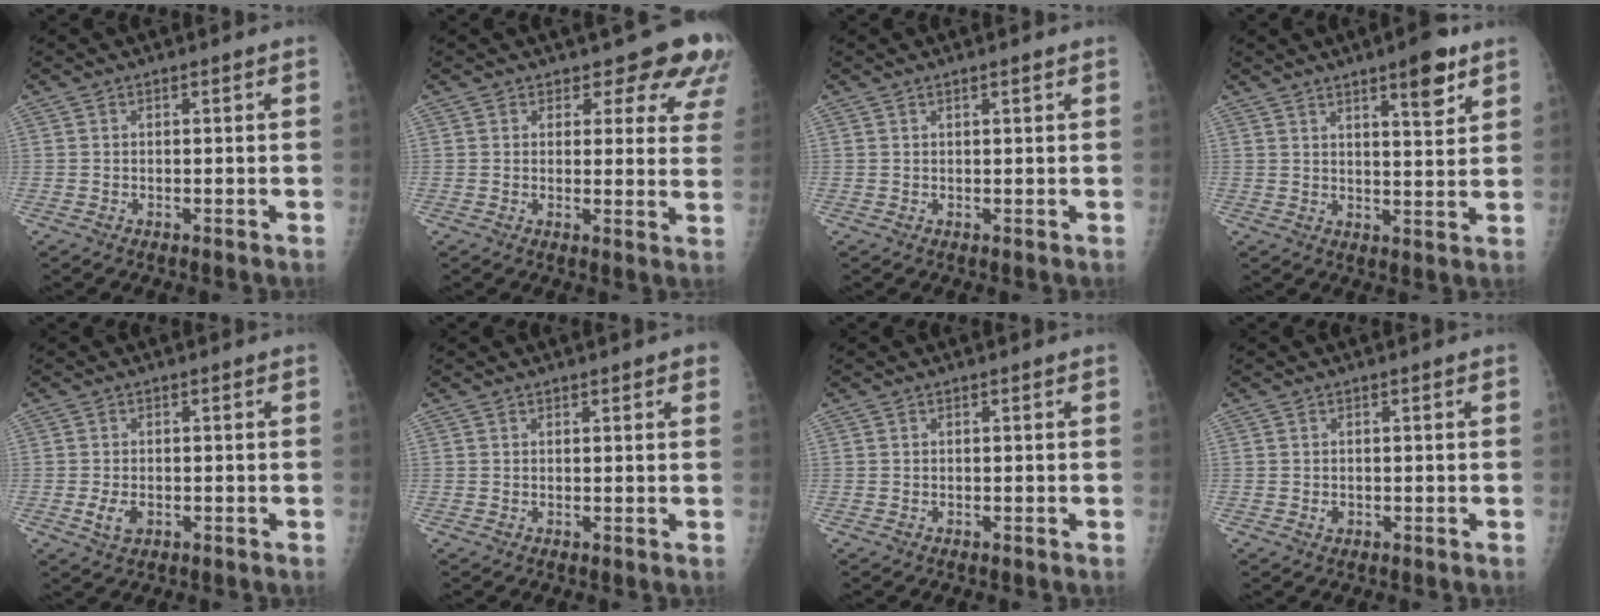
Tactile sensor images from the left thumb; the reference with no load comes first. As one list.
[{"total": 10.7, "force": [9.1, 4.4, 3.3], "torque": [0.014, -0.056, 0.080]}, {"total": 0.8, "force": [0.7, 0.1, 0.5], "torque": [-0.007, -0.003, 0.011]}, {"total": 7.9, "force": [5.0, 1.9, 5.8], "torque": [-0.074, -0.029, 0.072]}, {"total": 3.0, "force": [-0.7, 2.0, 2.2], "torque": [-0.043, -0.003, -0.010]}, {"total": 2.3, "force": [1.6, 0.9, 1.4], "torque": [-0.001, -0.002, 0.015]}, {"total": 0.0}, {"total": 0.9, "force": [0.0, 0.8, 0.4], "torque": [-0.004, 0.000, 0.002]}]